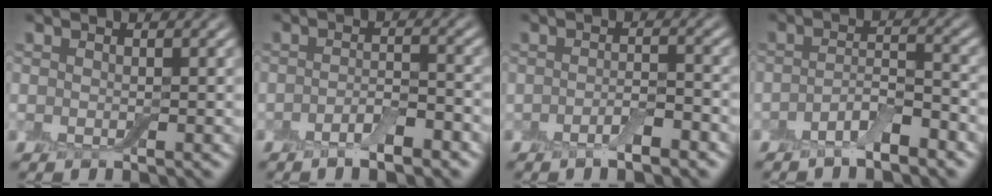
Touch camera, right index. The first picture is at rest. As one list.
[{"total": 2.9, "force": [-1.8, 0.8, 2.1], "torque": [-0.037, 0.002, -0.034]}, {"total": 2.3, "force": [-1.4, 0.6, 1.7], "torque": [-0.028, 0.000, -0.025]}, {"total": 3.4, "force": [-2.2, 0.9, 2.4], "torque": [-0.044, 0.008, -0.044]}]